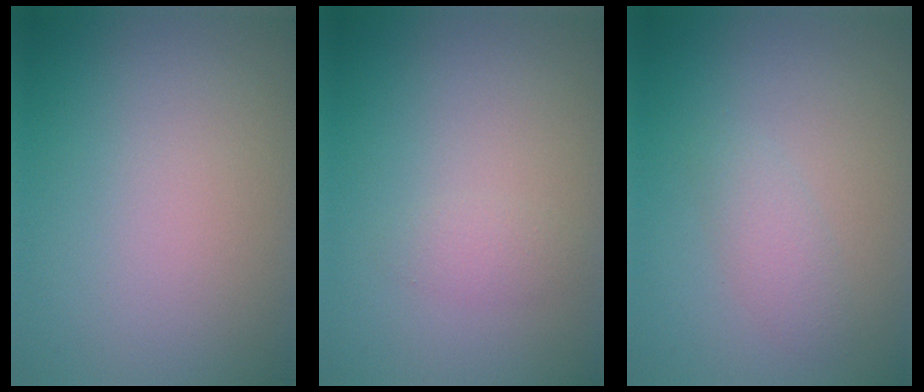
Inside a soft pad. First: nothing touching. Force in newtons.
{"total": 1.1, "press": 1.1, "slide": 0.0}
{"total": 1.6, "press": 1.6, "slide": 0.1}